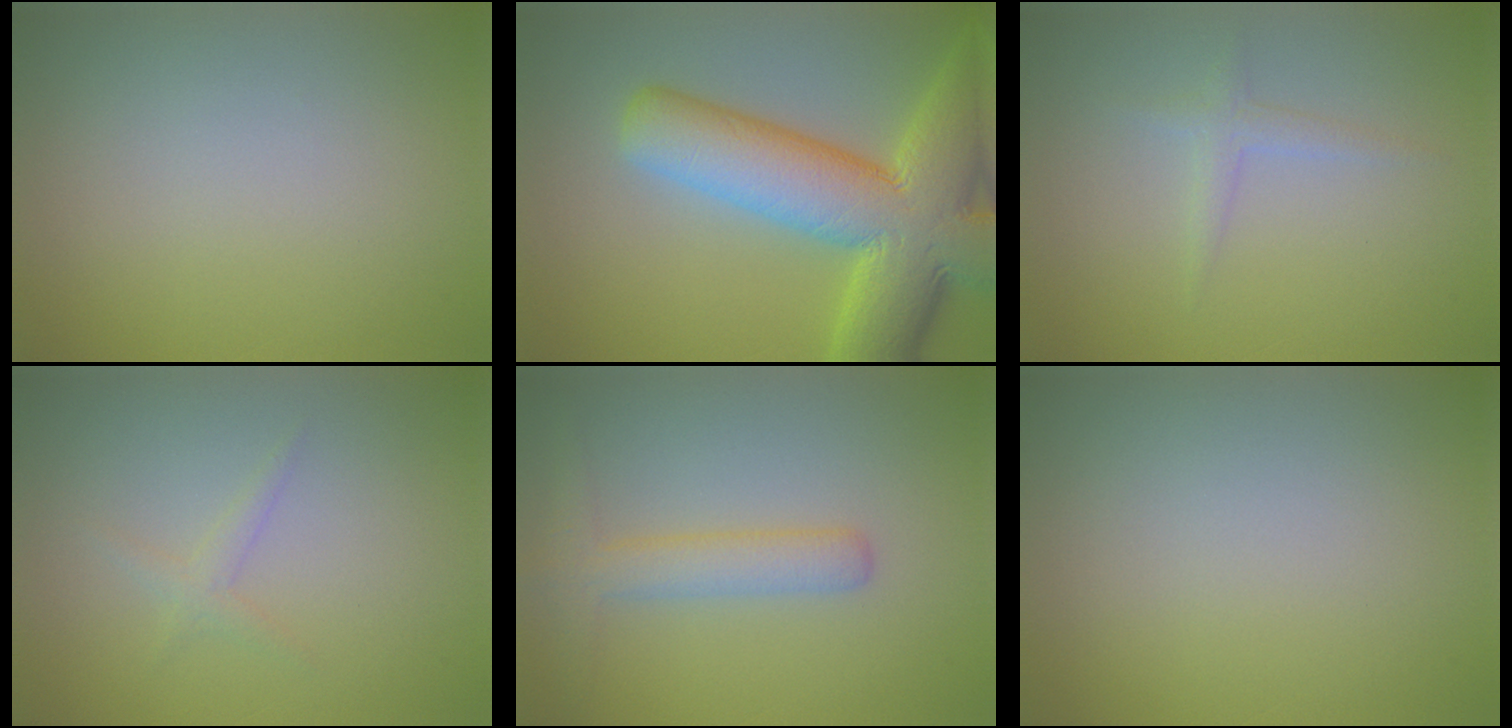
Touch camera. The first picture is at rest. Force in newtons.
{"total": 12.5, "press": 12.5, "slide": 0.7}
{"total": 1.3, "press": 1.3, "slide": 0.0}
{"total": 1.1, "press": 1.1, "slide": 0.0}
{"total": 3.0, "press": 3.0, "slide": 0.1}
{"total": 0.0}